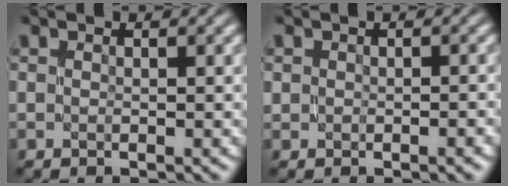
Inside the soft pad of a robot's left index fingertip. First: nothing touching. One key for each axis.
{"total": 1.3, "fx": -0.2, "fy": 1.0, "fz": 0.8, "tx": -0.009, "ty": -0.004, "tz": 0.001}